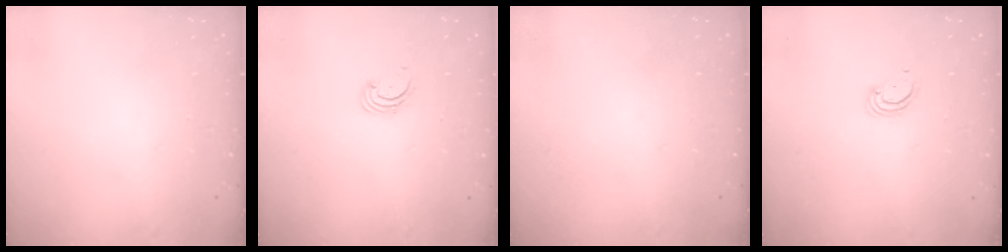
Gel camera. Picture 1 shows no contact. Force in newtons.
{"total": 1.7, "press": 1.7, "slide": 0.2}
{"total": 0.0}
{"total": 3.1, "press": 3.0, "slide": 0.3}